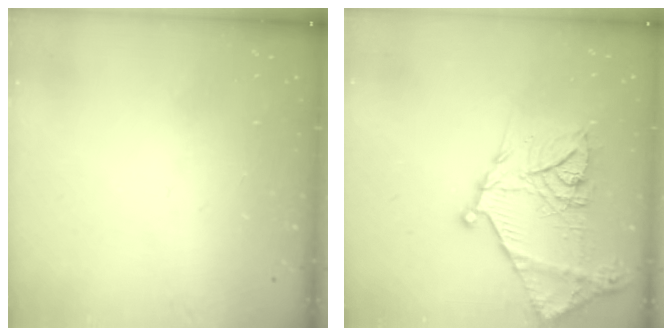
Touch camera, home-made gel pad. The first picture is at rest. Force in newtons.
{"total": 22.3, "press": 22.2, "slide": 2.0}